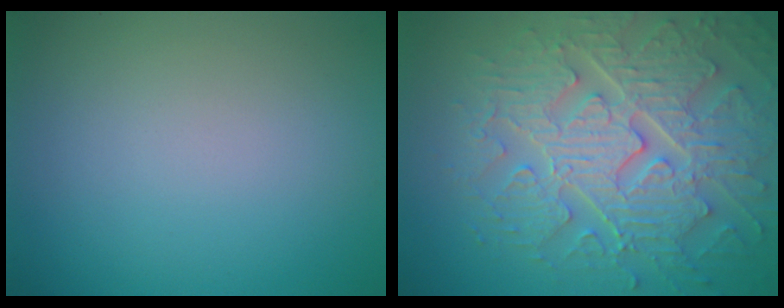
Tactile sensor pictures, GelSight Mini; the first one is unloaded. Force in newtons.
{"total": 8.6, "press": 6.5, "slide": 5.6}